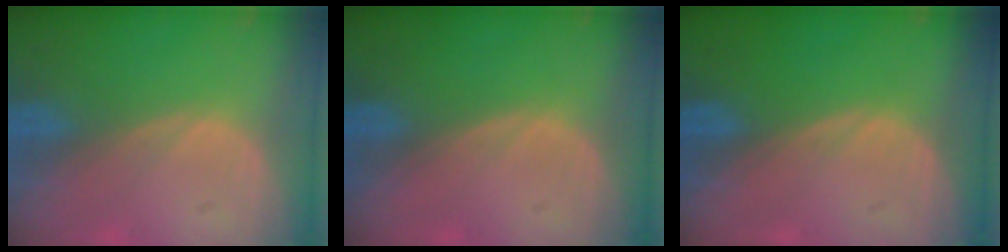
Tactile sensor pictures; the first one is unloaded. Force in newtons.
{"total": 0.0}
{"total": 0.0}